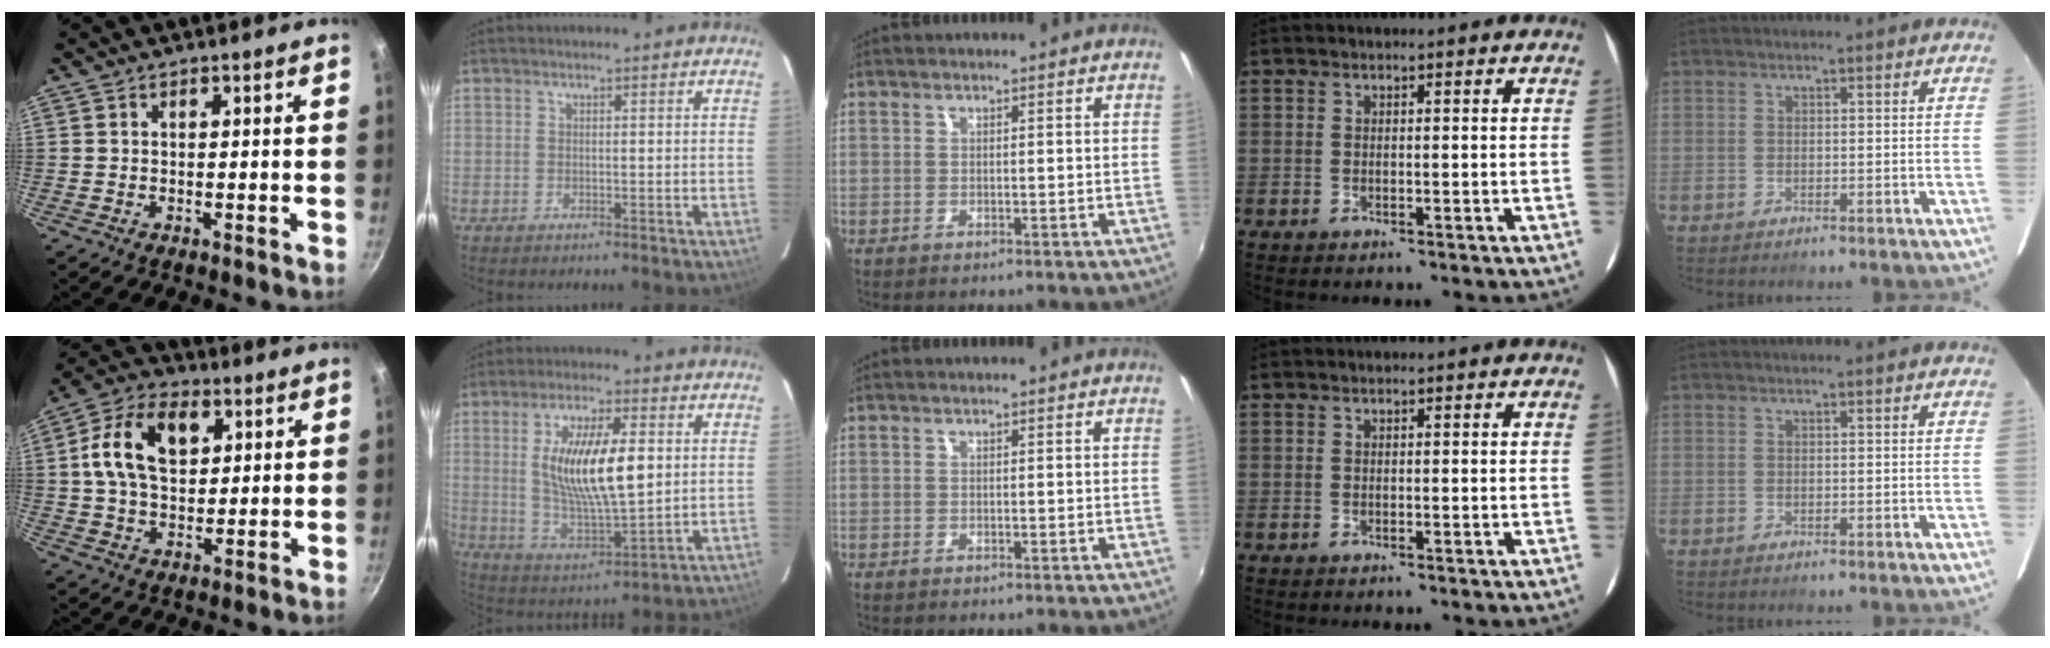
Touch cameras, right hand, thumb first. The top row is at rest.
{"thumb": {"total": 14.0, "force": [3.7, 9.3, 9.9], "torque": [-0.157, 0.007, 0.053]}, "index": {"total": 16.0, "force": [2.4, 5.3, 14.9], "torque": [-0.271, -0.005, 0.052]}}